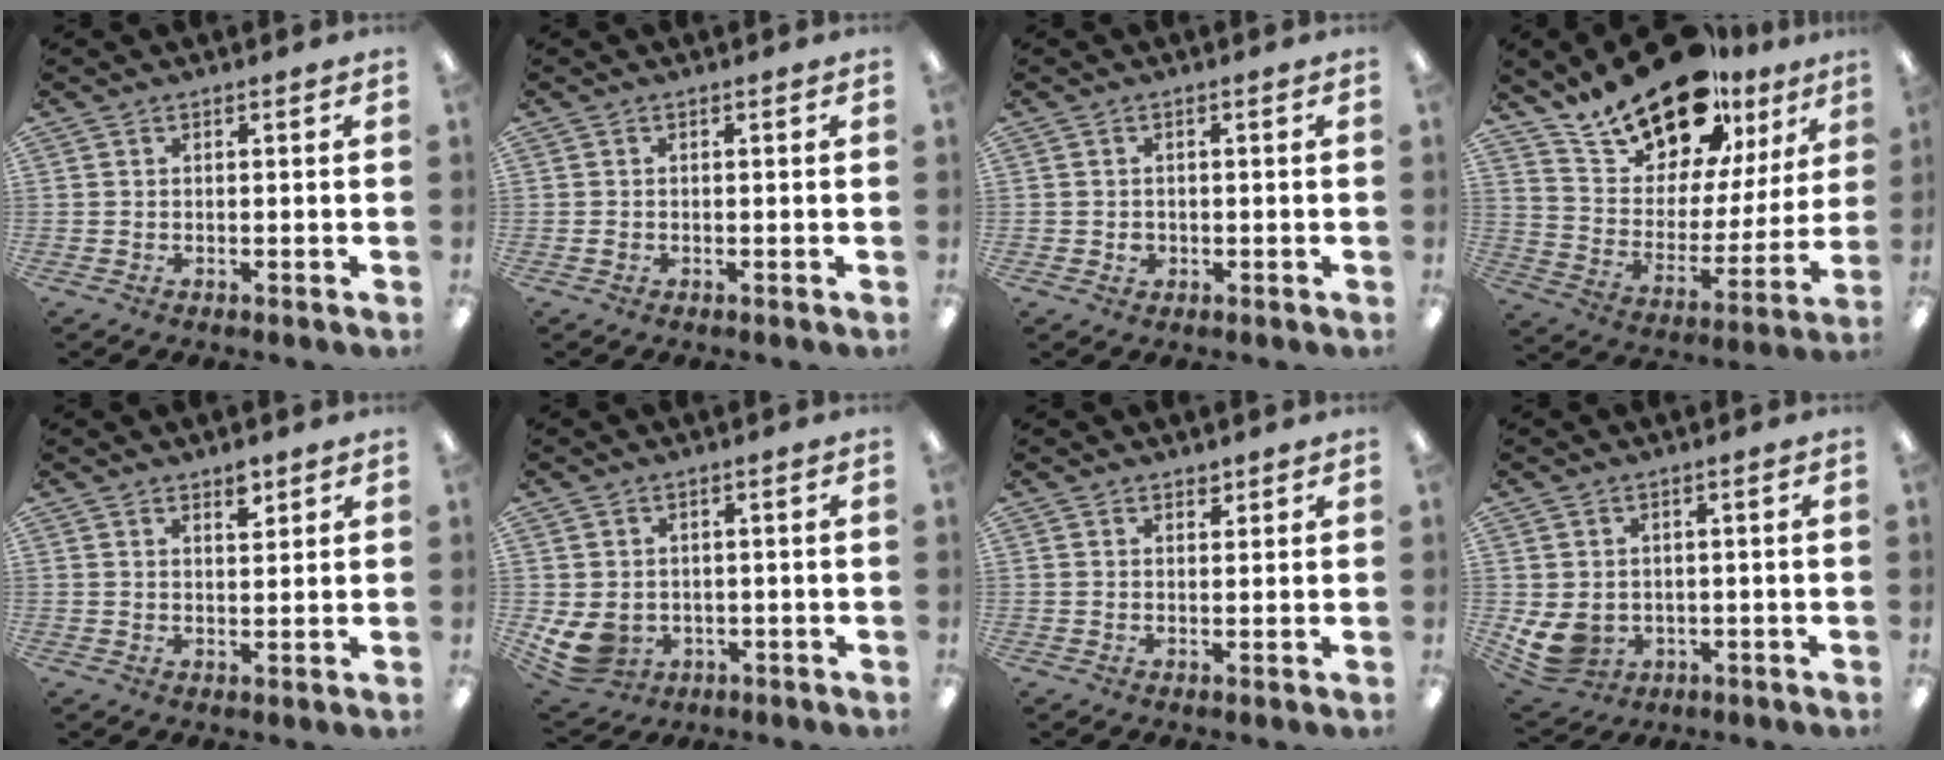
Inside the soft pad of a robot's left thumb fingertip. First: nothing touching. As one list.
[{"total": 0.6, "force": [-0.2, 0.5, 0.3], "torque": [-0.005, 0.002, -0.004]}, {"total": 1.8, "force": [-0.1, 1.6, 0.7], "torque": [-0.007, 0.001, -0.006]}, {"total": 19.8, "force": [16.7, 8.0, 7.0], "torque": [-0.135, -0.124, 0.300]}, {"total": 3.8, "force": [2.9, 1.7, 1.8], "torque": [-0.008, -0.018, 0.046]}, {"total": 6.4, "force": [-0.6, 5.4, 3.3], "torque": [-0.086, 0.000, -0.008]}, {"total": 1.8, "force": [1.6, 0.8, 0.4], "torque": [0.001, -0.005, 0.028]}, {"total": 6.4, "force": [0.0, 5.4, 3.4], "torque": [-0.088, -0.005, 0.002]}]